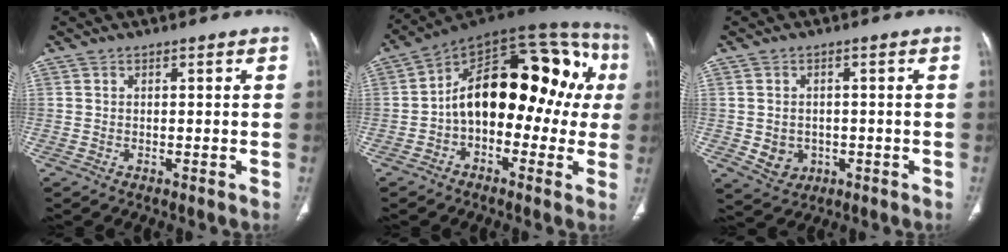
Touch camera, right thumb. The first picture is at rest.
{"total": 22.8, "force": [0.0, 12.9, 18.8], "torque": [-0.224, 0.062, -0.014]}
{"total": 5.0, "force": [-1.0, 4.3, 2.3], "torque": [-0.023, 0.005, 0.000]}